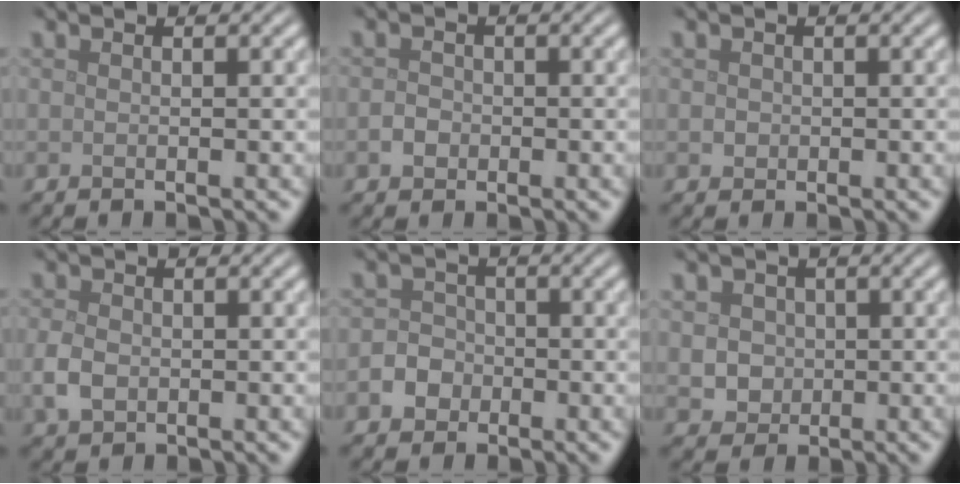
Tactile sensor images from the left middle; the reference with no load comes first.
{"total": 1.3, "force": [-0.4, 1.2, 0.5], "torque": [-0.007, 0.000, -0.012]}
{"total": 0.8, "force": [0.0, 0.8, 0.2], "torque": [0.002, -0.003, -0.001]}
{"total": 2.6, "force": [-0.5, 2.0, 1.6], "torque": [-0.037, -0.004, -0.012]}
{"total": 2.9, "force": [-1.1, 2.6, 0.8], "torque": [0.005, 0.003, -0.028]}
{"total": 3.1, "force": [0.4, 2.8, 1.2], "torque": [-0.016, 0.006, 0.007]}